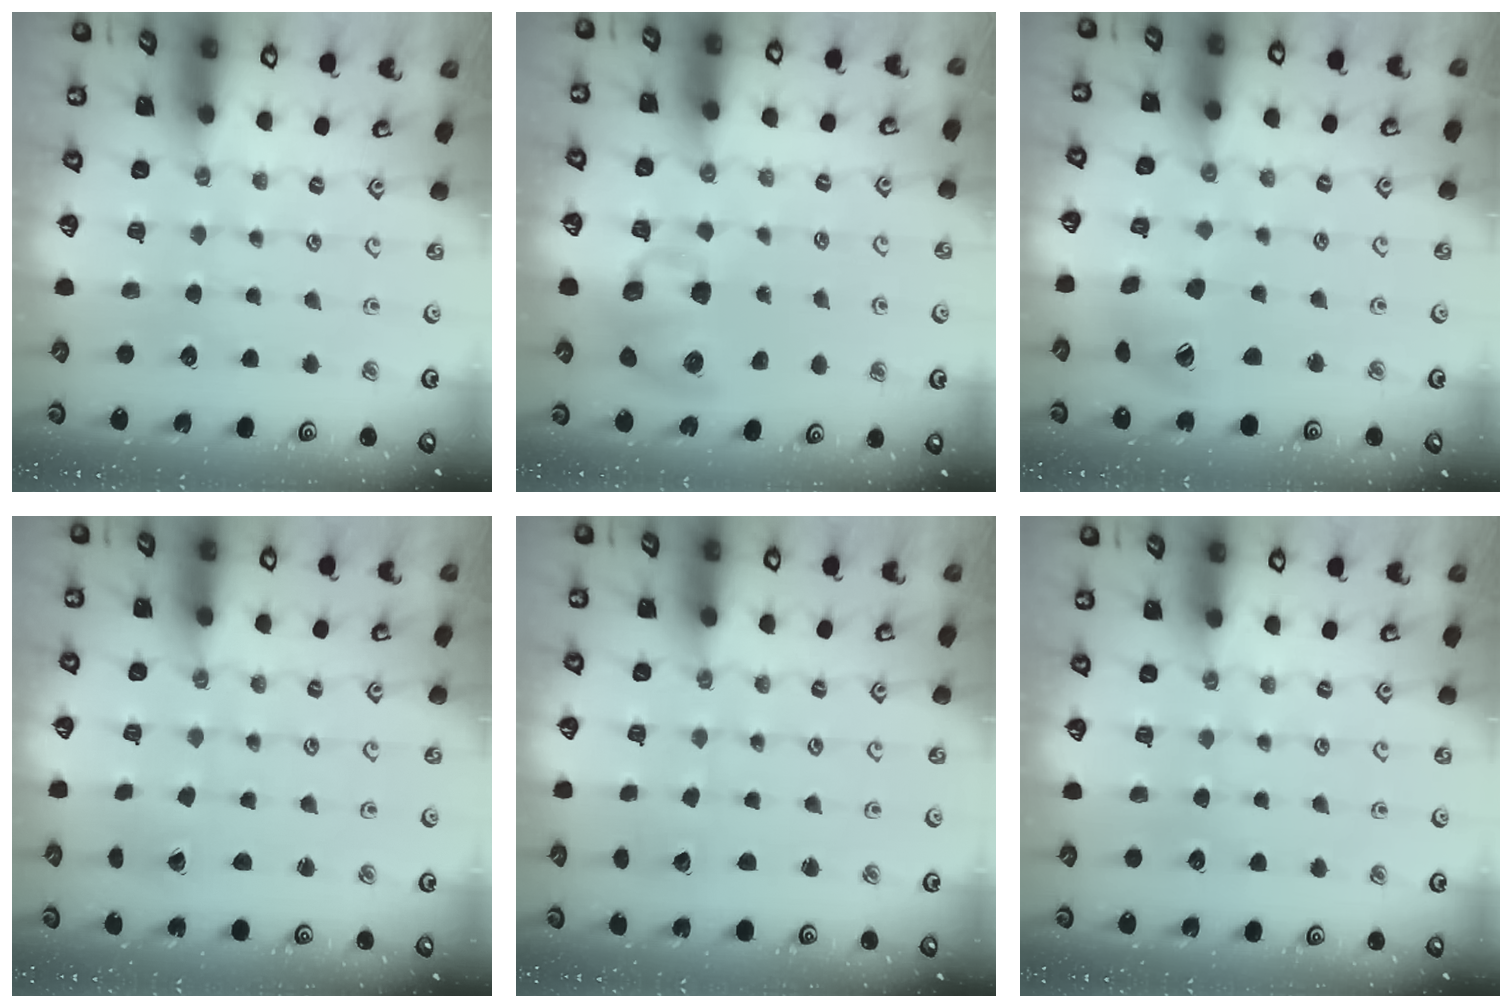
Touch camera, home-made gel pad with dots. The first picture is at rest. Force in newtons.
{"total": 11.4, "press": 11.3, "slide": 1.5}
{"total": 11.5, "press": 11.4, "slide": 1.5}
{"total": 1.5, "press": 1.5, "slide": 0.1}
{"total": 1.2, "press": 1.2, "slide": 0.1}
{"total": 0.0}